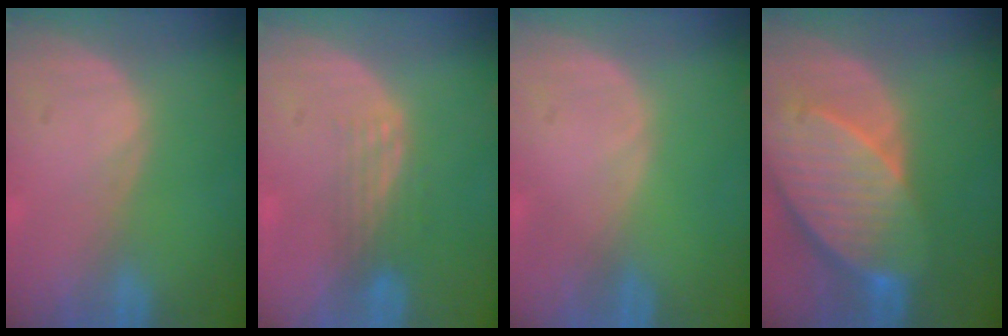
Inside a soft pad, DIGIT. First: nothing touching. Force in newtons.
{"total": 3.3, "press": 2.8, "slide": 1.8}
{"total": 0.0}
{"total": 10.7, "press": 9.4, "slide": 5.2}